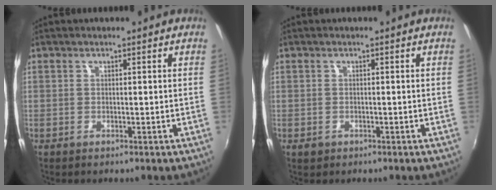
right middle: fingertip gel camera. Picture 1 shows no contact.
{"total": 1.3, "force": [-0.6, 1.1, 0.5], "torque": [-0.010, -0.003, -0.009]}